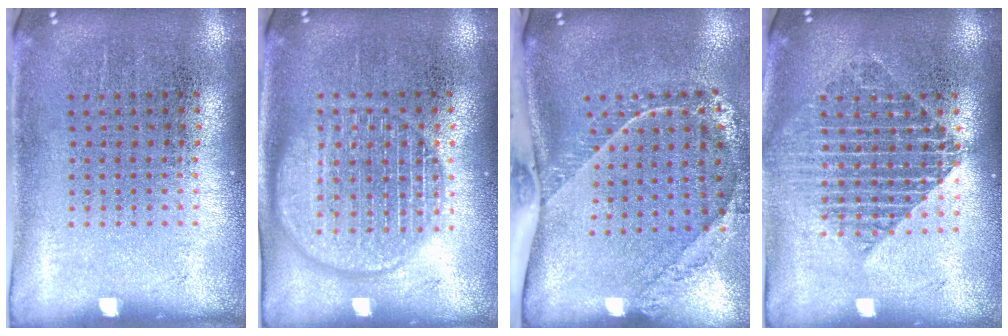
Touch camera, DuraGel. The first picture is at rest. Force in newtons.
{"total": 3.3, "press": 3.2, "slide": 0.5}
{"total": 2.4, "press": 1.7, "slide": 1.8}
{"total": 1.8, "press": 1.6, "slide": 1.0}